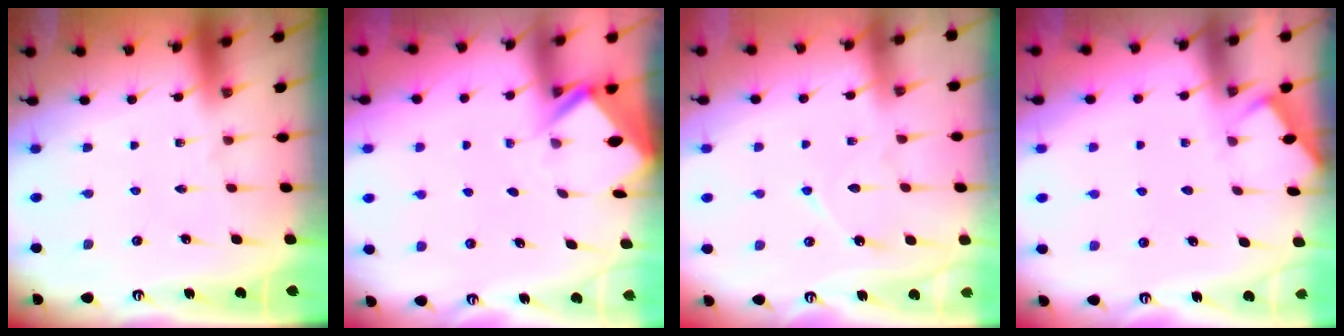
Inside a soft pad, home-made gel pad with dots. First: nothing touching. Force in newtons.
{"total": 2.6, "press": 2.6, "slide": 0.1}
{"total": 6.6, "press": 6.6, "slide": 0.7}
{"total": 2.8, "press": 2.8, "slide": 0.3}